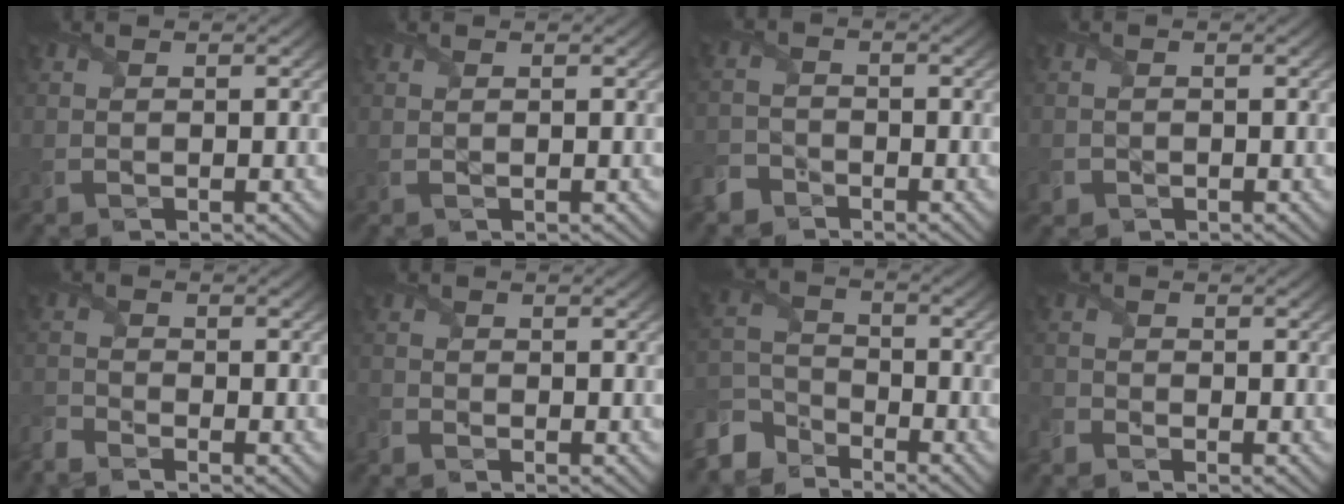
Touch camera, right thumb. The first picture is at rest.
{"total": 0.0}
{"total": 3.8, "force": [-3.0, 2.1, 0.9], "torque": [-0.028, -0.005, -0.071]}
{"total": 1.8, "force": [-1.1, 1.4, 0.3], "torque": [-0.005, -0.009, -0.025]}
{"total": 3.1, "force": [-2.9, 0.7, 0.8], "torque": [-0.025, -0.013, -0.074]}
{"total": 1.6, "force": [-1.4, 0.8, 0.3], "torque": [-0.012, -0.008, -0.038]}
{"total": 7.6, "force": [-6.0, 3.9, 2.4], "torque": [-0.063, -0.010, -0.141]}
{"total": 2.0, "force": [-1.7, 0.9, 0.4], "torque": [-0.014, -0.008, -0.046]}